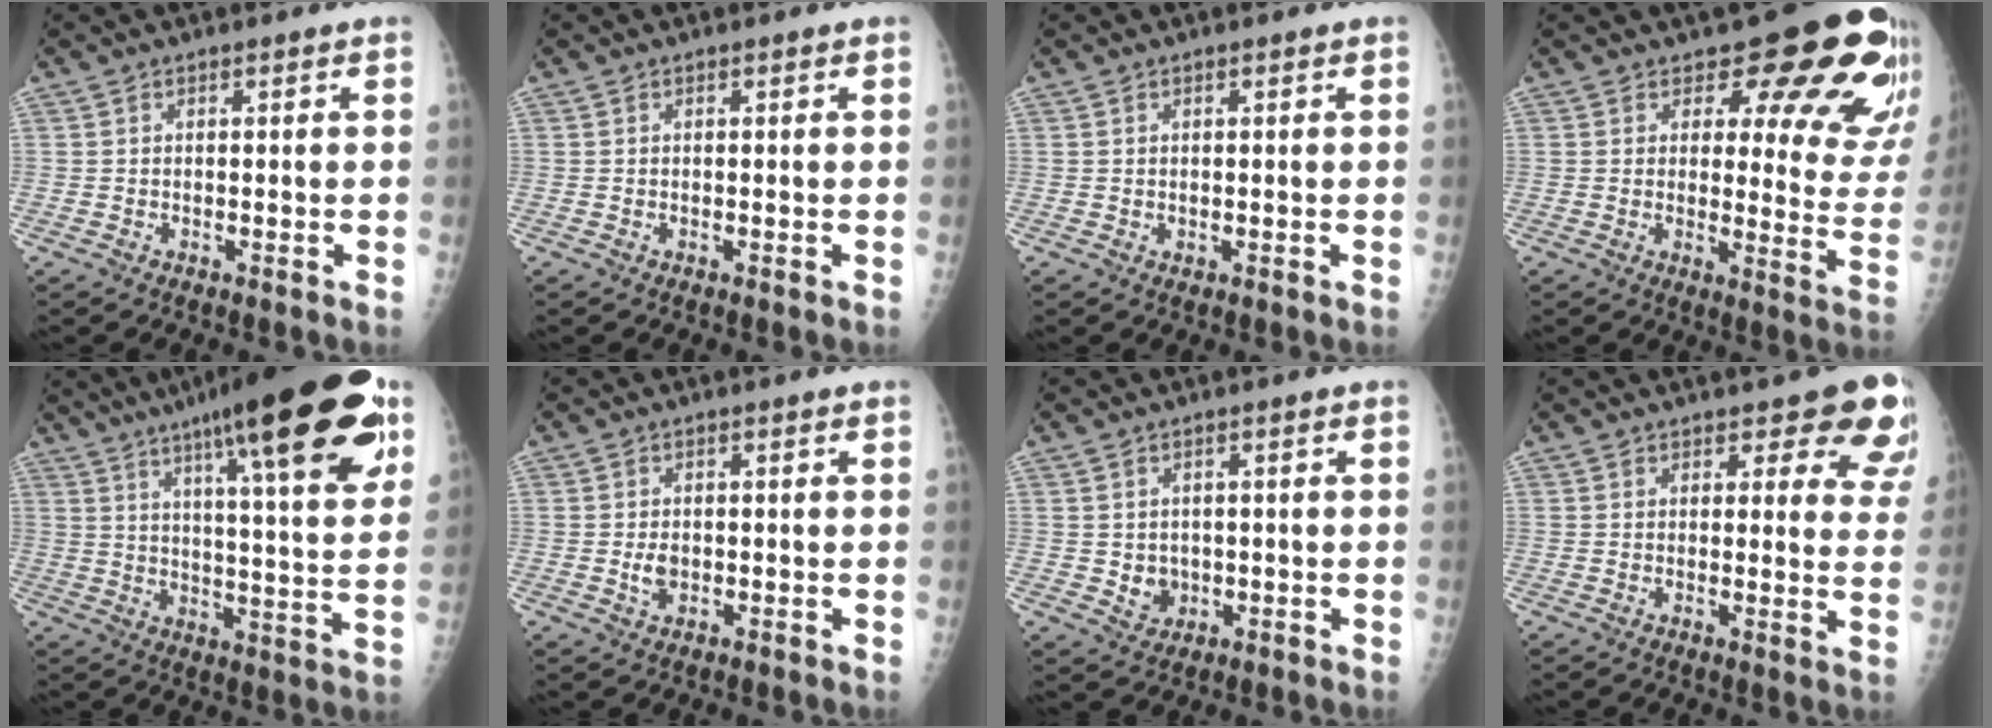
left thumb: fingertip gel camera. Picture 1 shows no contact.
{"total": 0.0}
{"total": 0.7, "force": [0.3, 0.5, 0.4], "torque": [0.001, -0.001, 0.004]}
{"total": 18.3, "force": [12.2, 7.4, 11.4], "torque": [-0.086, -0.081, 0.129]}
{"total": 27.6, "force": [15.4, 5.7, 22.2], "torque": [-0.312, -0.032, 0.223]}
{"total": 2.7, "force": [-0.3, 1.9, 1.9], "torque": [-0.026, 0.000, -0.002]}
{"total": 3.7, "force": [-0.2, 3.3, 1.7], "torque": [-0.011, -0.001, 0.008]}
{"total": 10.6, "force": [7.7, 4.5, 5.9], "torque": [-0.013, -0.039, 0.073]}